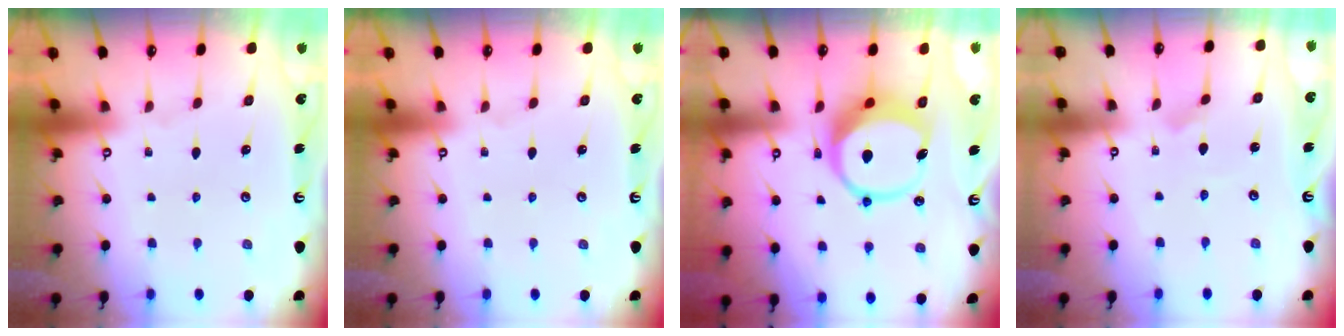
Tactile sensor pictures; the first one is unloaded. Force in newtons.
{"total": 0.0}
{"total": 9.9, "press": 9.8, "slide": 1.6}
{"total": 1.7, "press": 1.7, "slide": 0.1}